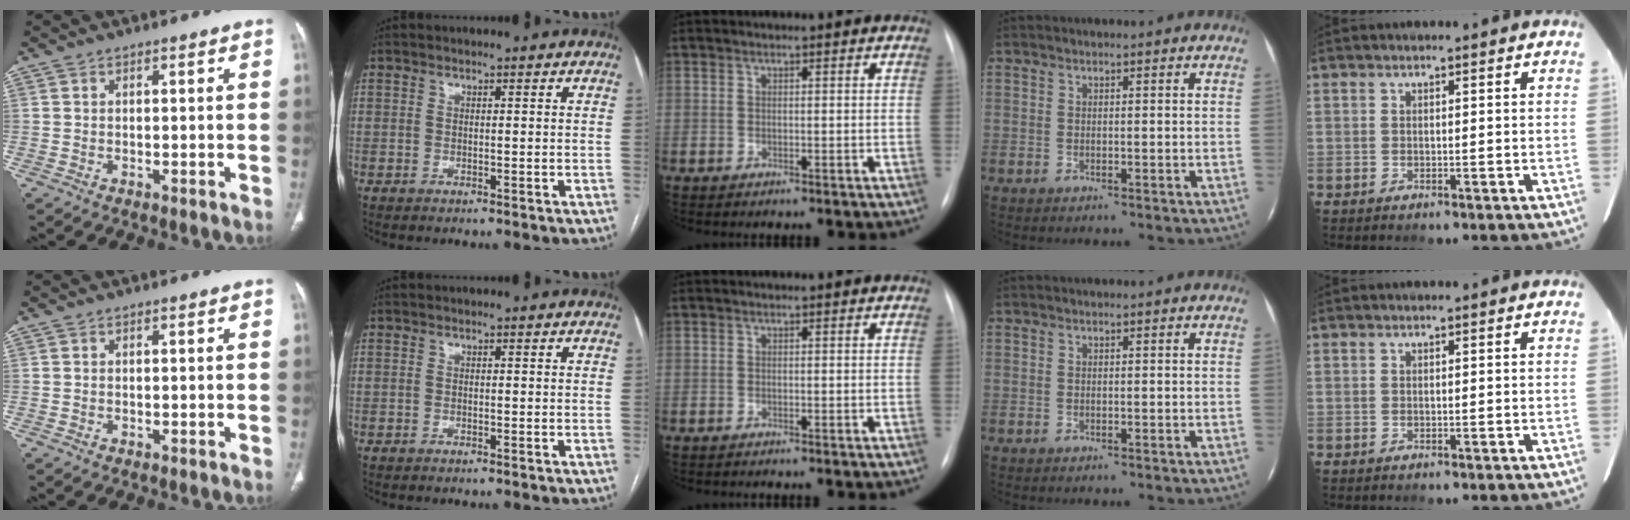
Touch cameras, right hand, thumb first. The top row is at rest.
{}